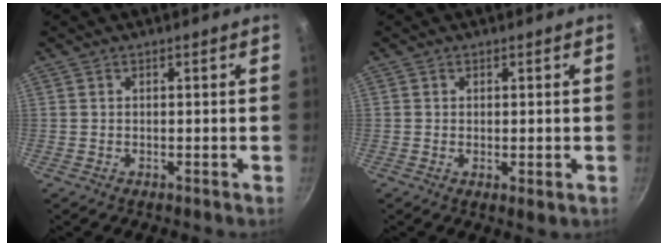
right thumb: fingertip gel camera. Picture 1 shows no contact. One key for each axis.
{"total": 1.5, "fx": -0.1, "fy": 0.5, "fz": 1.4, "tx": -0.024, "ty": -0.008, "tz": -0.002}